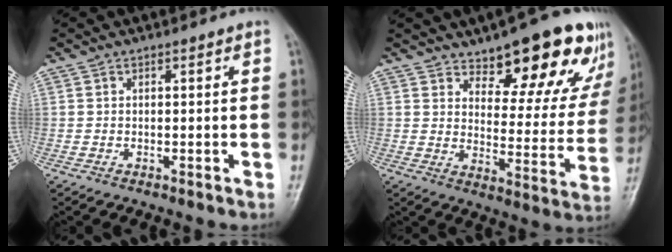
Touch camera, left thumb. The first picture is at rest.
{"total": 18.5, "force": [13.0, 7.2, 11.1], "torque": [-0.089, -0.081, 0.172]}